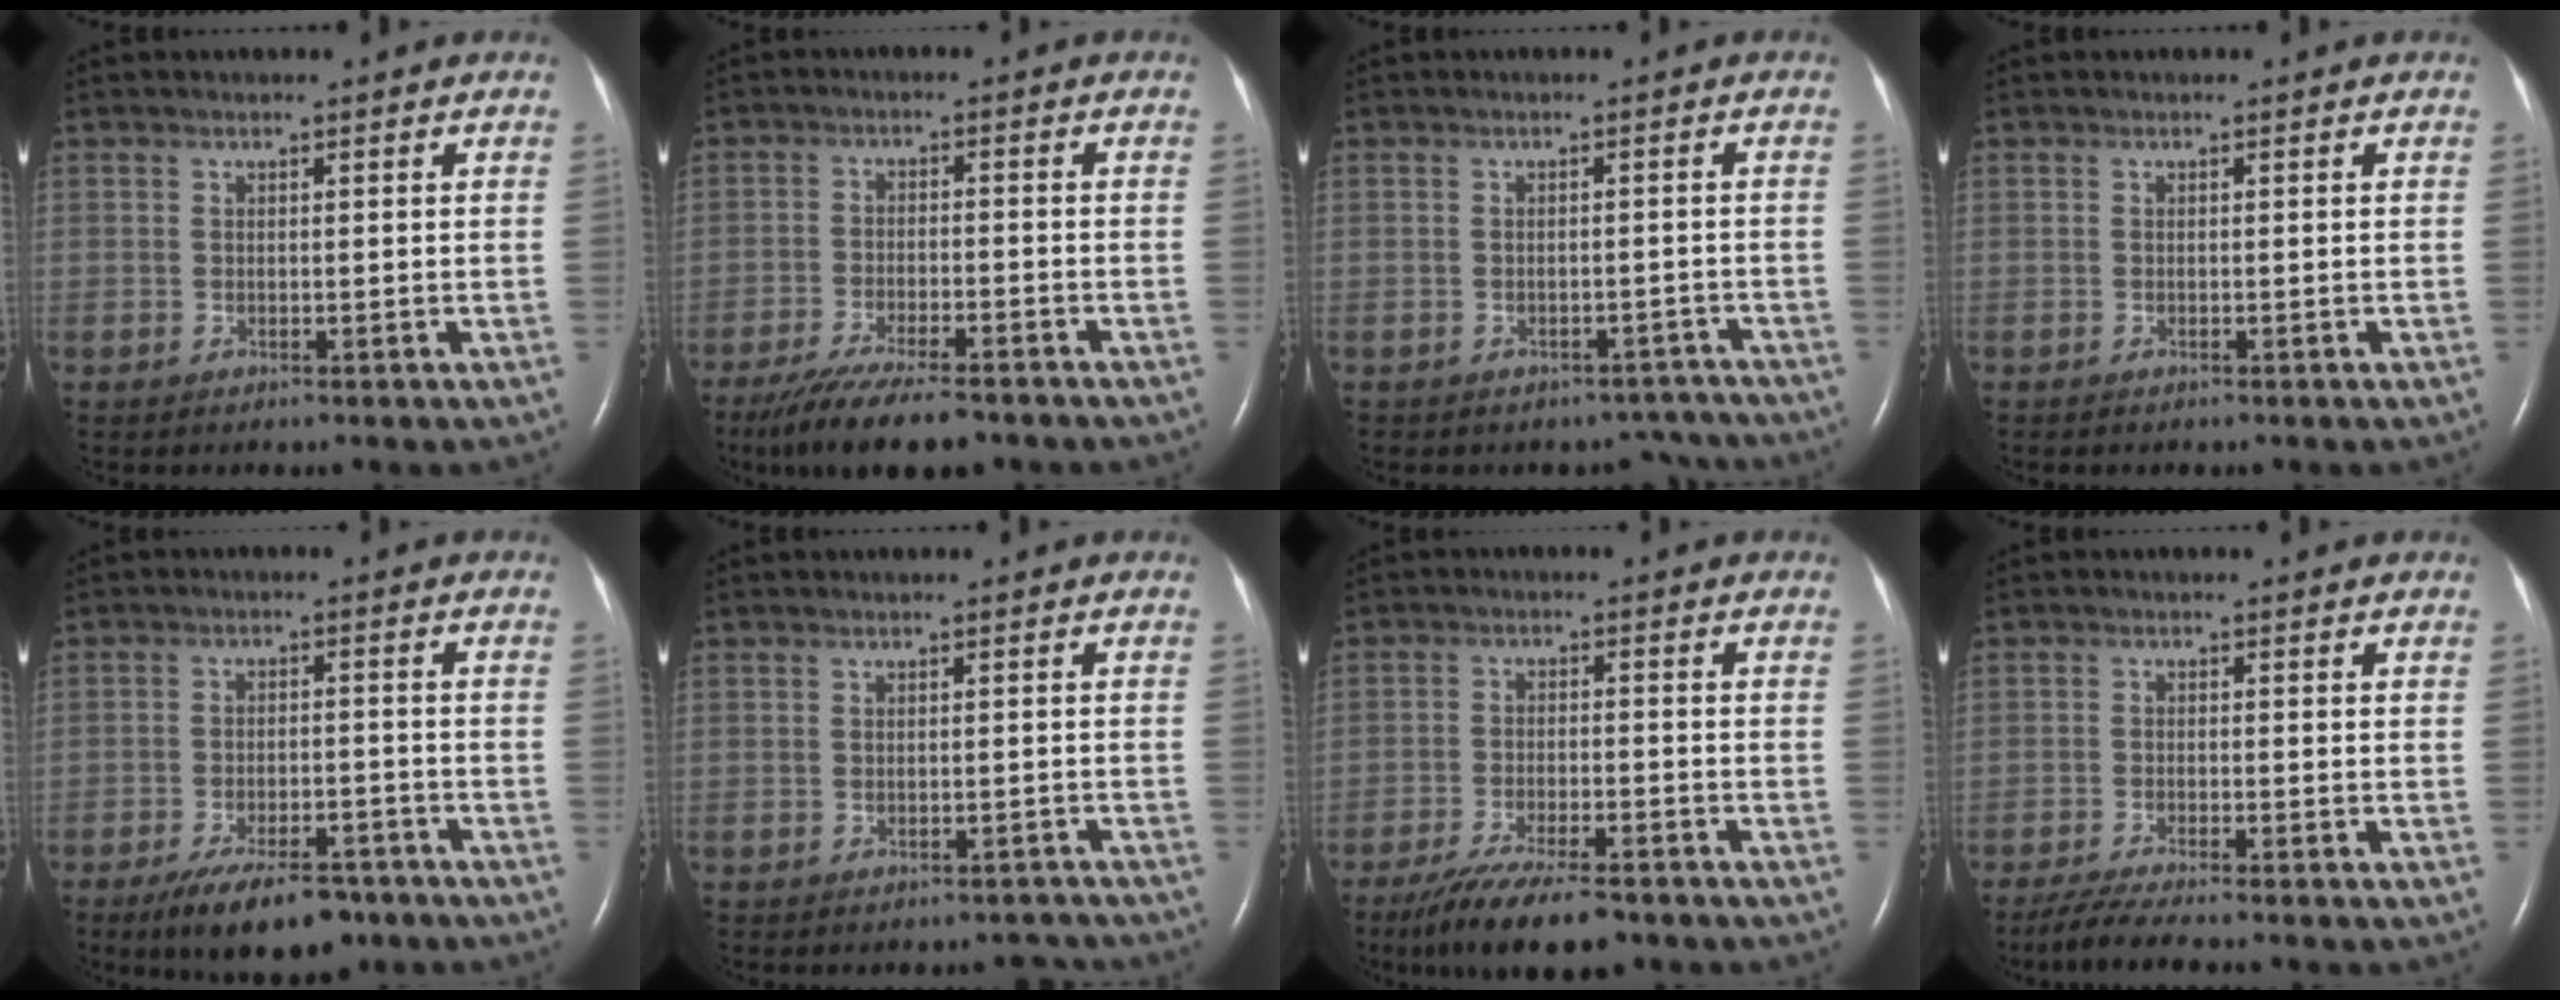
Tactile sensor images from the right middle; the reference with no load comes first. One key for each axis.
{"total": 11.8, "fx": -9.5, "fy": 1.9, "fz": 6.7, "tx": -0.116, "ty": -0.028, "tz": -0.152}
{"total": 5.6, "fx": -4.9, "fy": 2.7, "fz": -0.4, "tx": 0.020, "ty": 0.023, "tz": -0.048}
{"total": 0.0}
{"total": 10.5, "fx": -7.8, "fy": 3.7, "fz": 6.0, "tx": -0.097, "ty": -0.008, "tz": -0.125}
{"total": 4.4, "fx": -4.1, "fy": 1.5, "fz": 0.4, "tx": 0.001, "ty": 0.005, "tz": -0.041}
{"total": 11.5, "fx": -9.1, "fy": 2.1, "fz": 6.8, "tx": -0.116, "ty": -0.026, "tz": -0.146}
{"total": 6.3, "fx": -5.4, "fy": -0.1, "fz": 3.3, "tx": -0.059, "ty": -0.021, "tz": -0.092}